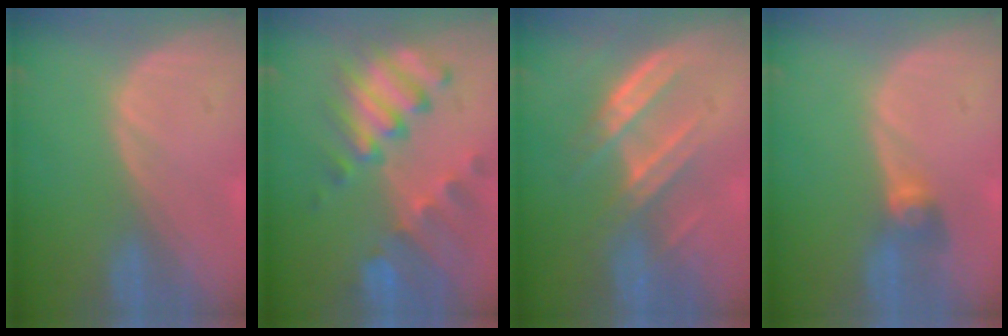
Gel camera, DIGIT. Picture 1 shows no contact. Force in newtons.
{"total": 10.4, "press": 9.0, "slide": 5.2}
{"total": 7.2, "press": 6.7, "slide": 2.6}
{"total": 2.7, "press": 2.6, "slide": 0.5}